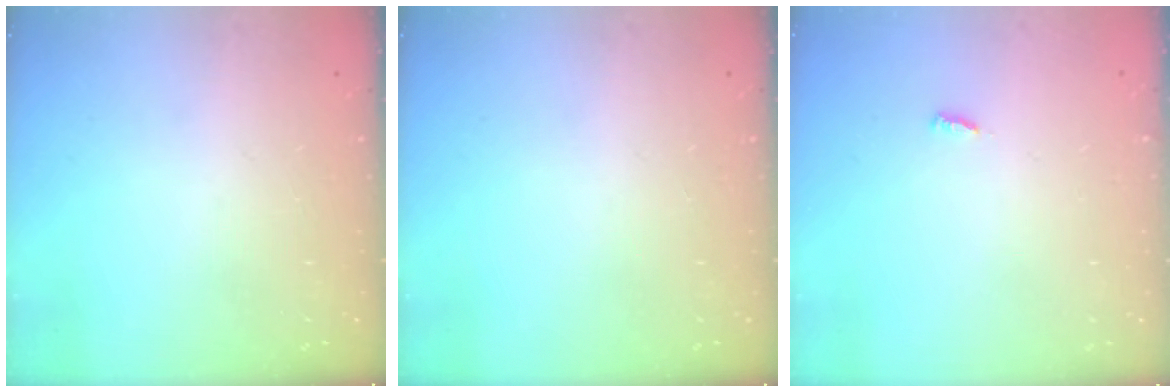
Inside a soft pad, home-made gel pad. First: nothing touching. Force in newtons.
{"total": 0.0}
{"total": 3.0, "press": 3.0, "slide": 0.0}